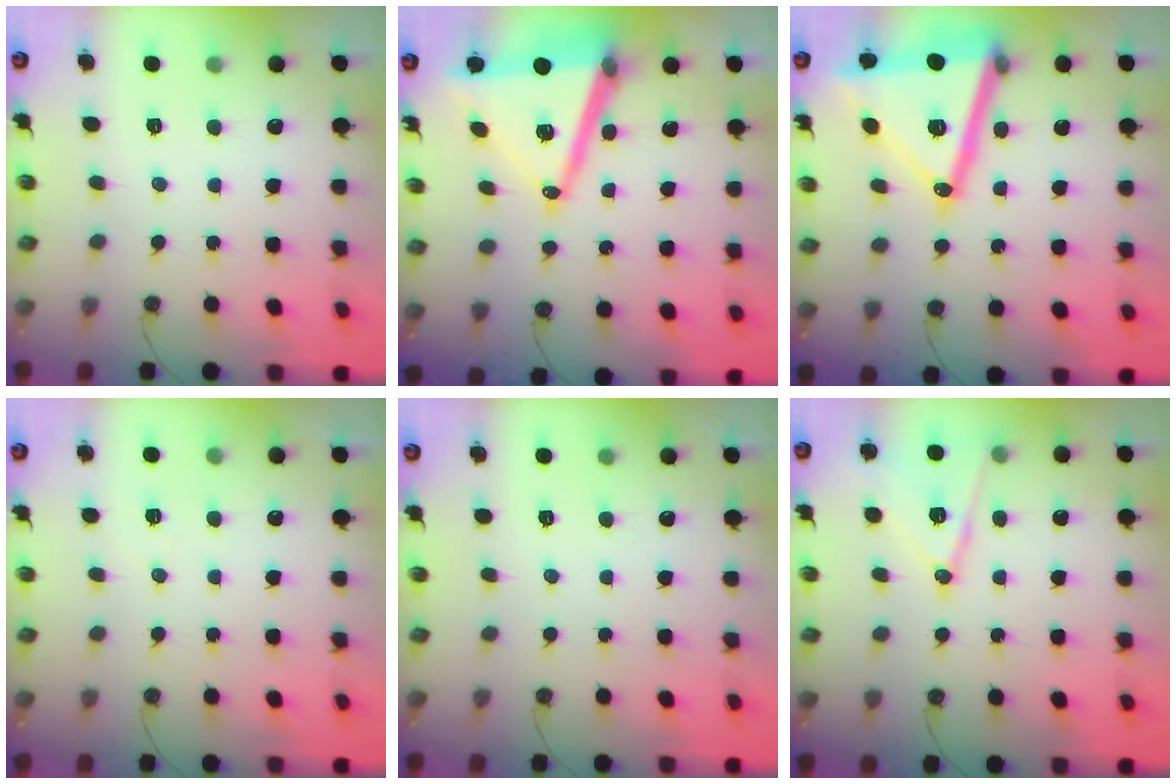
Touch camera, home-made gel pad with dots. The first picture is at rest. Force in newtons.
{"total": 18.7, "press": 18.3, "slide": 3.7}
{"total": 23.6, "press": 23.3, "slide": 3.6}
{"total": 3.5, "press": 1.7, "slide": 3.1}
{"total": 0.0}
{"total": 12.7, "press": 12.2, "slide": 3.4}